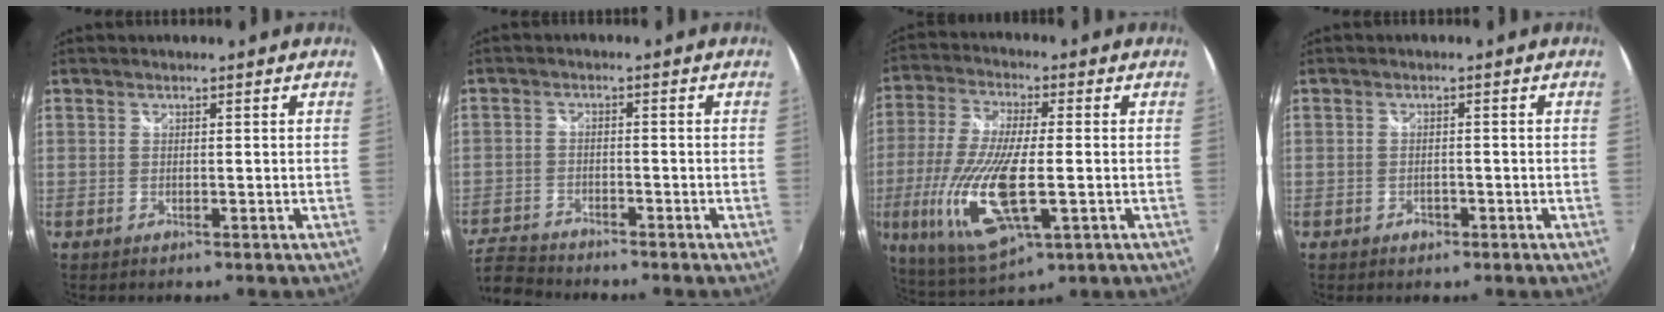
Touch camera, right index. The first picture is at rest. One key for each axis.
{"total": 7.7, "fx": -7.2, "fy": 2.2, "fz": 1.6, "tx": -0.066, "ty": -0.005, "tz": -0.140}
{"total": 18.7, "fx": -4.3, "fy": 5.9, "fz": 17.2, "tx": -0.366, "ty": -0.031, "tz": -0.076}
{"total": 1.5, "fx": -1.0, "fy": 1.1, "fz": 0.3, "tx": -0.009, "ty": 0.000, "tz": -0.014}